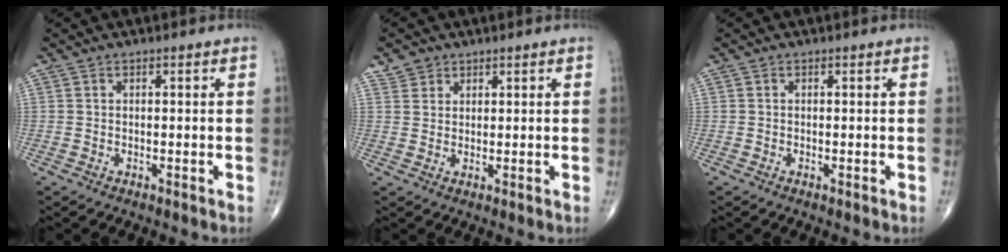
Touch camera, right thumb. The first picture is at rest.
{"total": 2.6, "force": [1.8, 1.9, 0.2], "torque": [0.009, -0.003, 0.029]}
{"total": 0.0}